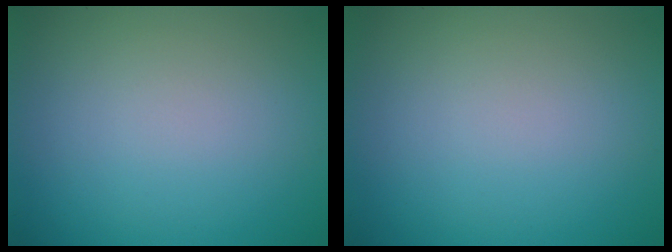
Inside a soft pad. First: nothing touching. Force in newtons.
{"total": 0.0}